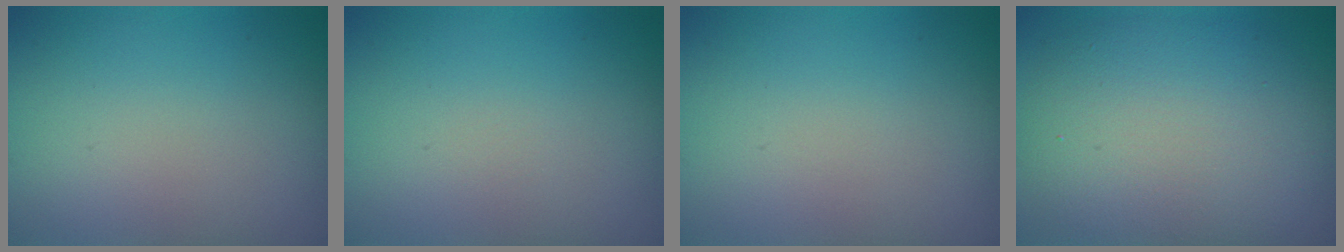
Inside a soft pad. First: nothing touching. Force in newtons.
{"total": 0.0}
{"total": 0.0}
{"total": 9.1, "press": 9.0, "slide": 0.5}